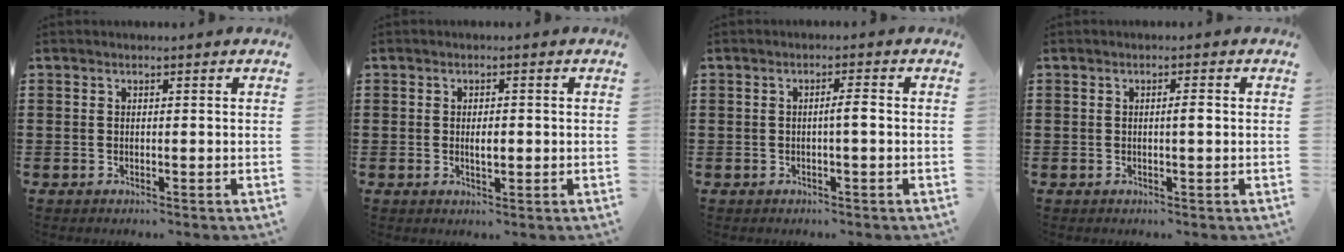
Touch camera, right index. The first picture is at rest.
{"total": 2.3, "force": [-0.1, 0.9, 2.1], "torque": [-0.039, 0.001, -0.003]}
{"total": 2.1, "force": [-0.3, 0.1, 2.1], "torque": [-0.038, 0.001, -0.007]}
{"total": 1.5, "force": [0.1, 0.1, 1.5], "torque": [-0.027, 0.000, 0.000]}